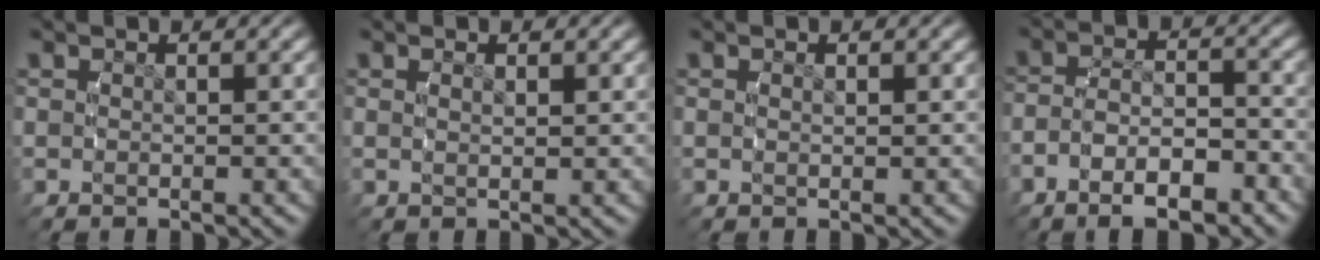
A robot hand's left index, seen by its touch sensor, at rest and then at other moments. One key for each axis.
{"total": 1.0, "fx": 0.5, "fy": -0.4, "fz": 0.7, "tx": -0.012, "ty": -0.004, "tz": 0.012}
{"total": 0.6, "fx": 0.2, "fy": -0.2, "fz": 0.6, "tx": -0.012, "ty": -0.003, "tz": 0.006}
{"total": 5.2, "fx": -3.2, "fy": 2.4, "fz": 3.4, "tx": -0.063, "ty": -0.005, "tz": -0.051}